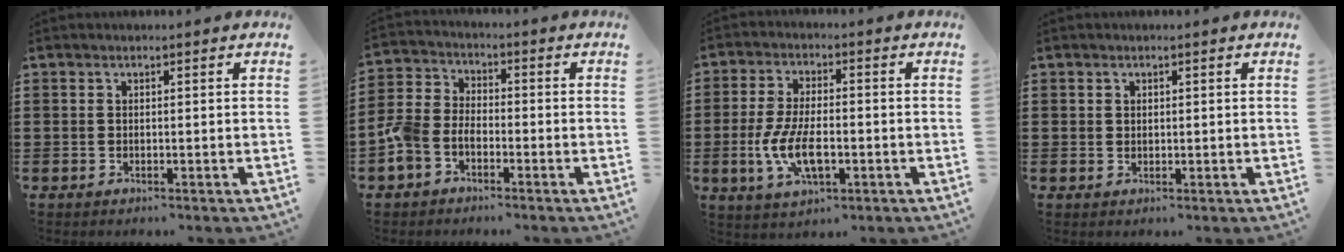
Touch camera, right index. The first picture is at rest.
{"total": 4.8, "force": [-3.1, 2.8, 2.3], "torque": [-0.085, -0.004, -0.073]}
{"total": 8.3, "force": [-2.1, 3.8, 7.1], "torque": [-0.160, -0.005, -0.042]}
{"total": 0.7, "force": [0.5, 0.6, 0.1], "torque": [-0.003, 0.002, 0.010]}